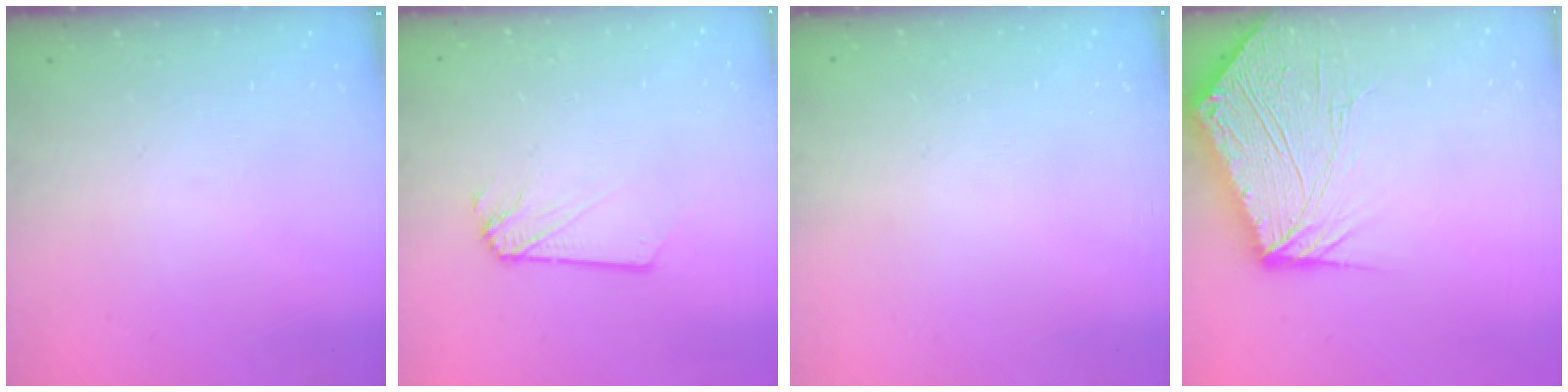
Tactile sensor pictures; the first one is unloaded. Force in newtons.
{"total": 1.2, "press": 1.2, "slide": 0.1}
{"total": 0.0}
{"total": 16.8, "press": 16.7, "slide": 2.1}